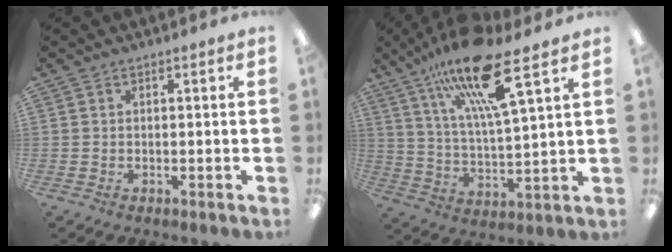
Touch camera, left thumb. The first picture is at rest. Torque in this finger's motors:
{"motor_torque": [0.75, 0.25, 1.84, -0.92, 0.57]}